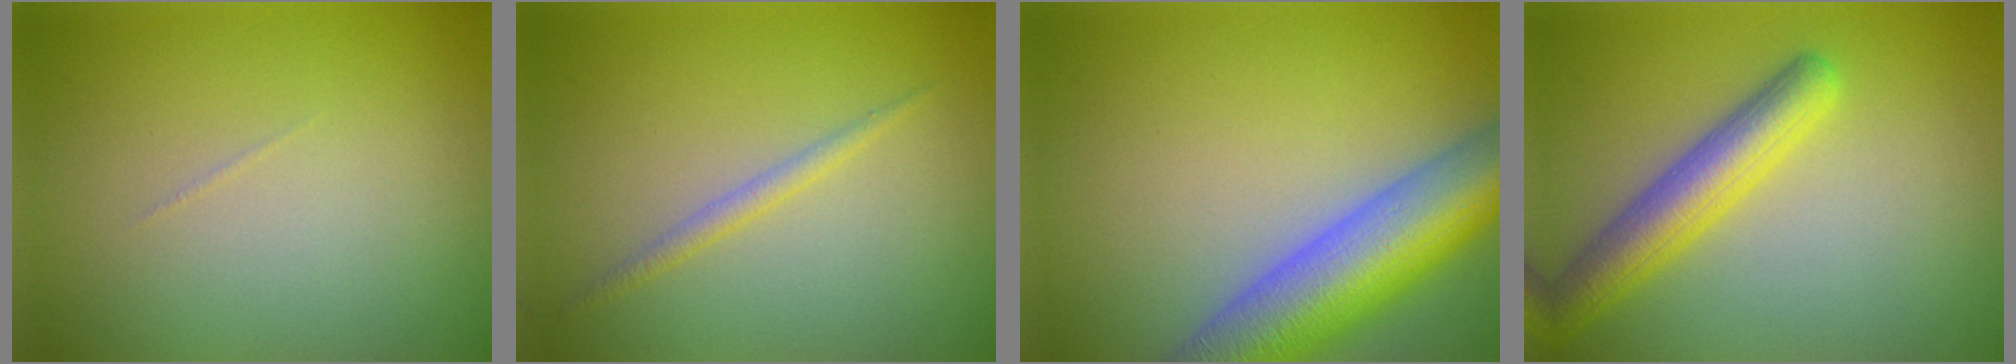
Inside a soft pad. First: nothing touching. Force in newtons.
{"total": 1.2, "press": 1.2, "slide": 0.1}
{"total": 11.2, "press": 11.2, "slide": 0.6}
{"total": 4.6, "press": 4.6, "slide": 0.2}